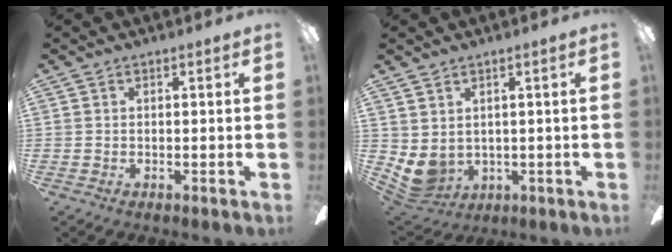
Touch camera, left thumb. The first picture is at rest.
{"total": 4.8, "force": [1.0, 4.0, 2.3], "torque": [-0.078, -0.014, 0.018]}